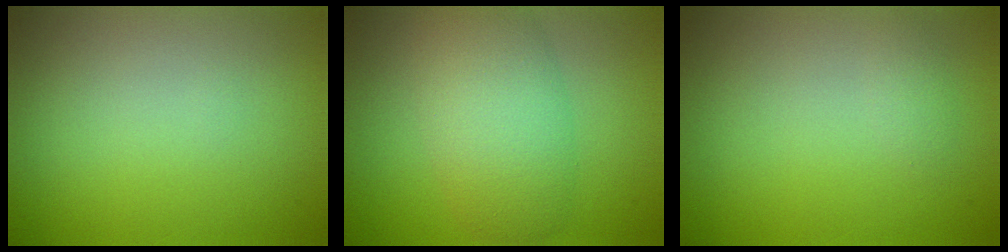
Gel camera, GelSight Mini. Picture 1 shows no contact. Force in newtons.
{"total": 6.1, "press": 6.1, "slide": 0.3}
{"total": 0.7, "press": 0.7, "slide": 0.1}